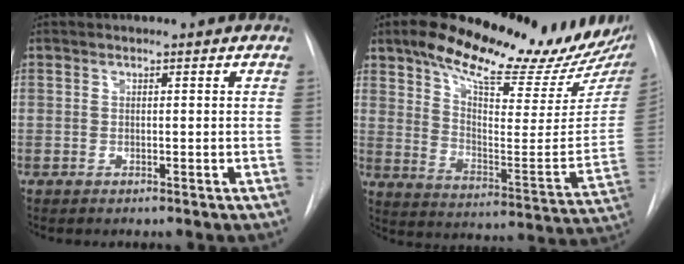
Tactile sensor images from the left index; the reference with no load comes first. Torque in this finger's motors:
{"motor_torque": [0.72, -1.14, 0.27, 0.04]}